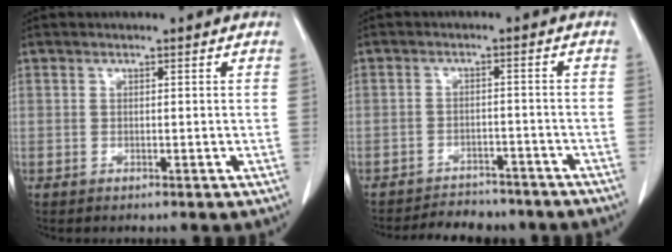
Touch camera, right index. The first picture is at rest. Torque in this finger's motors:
{"motor_torque": [0.21, -0.21, -0.09, -0.14]}